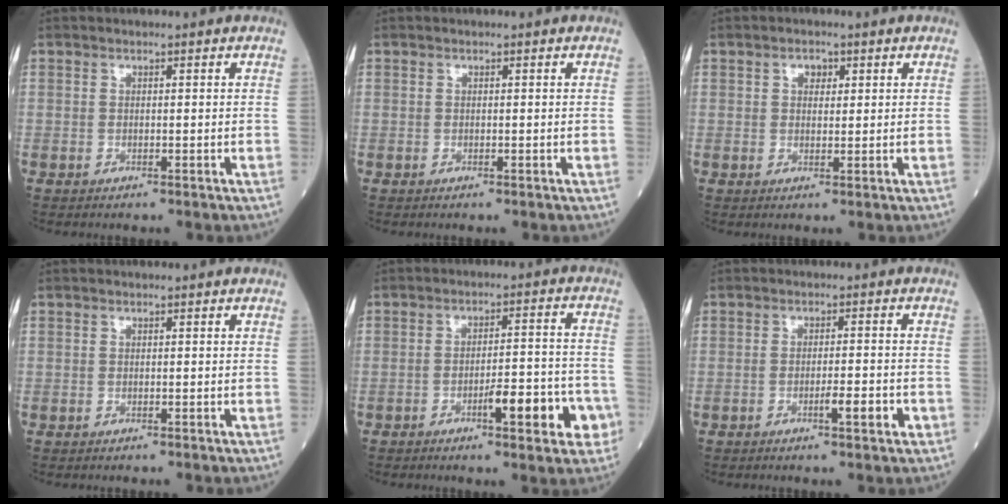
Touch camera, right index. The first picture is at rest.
{"total": 0.0}
{"total": 2.1, "force": [1.0, 1.4, 1.2], "torque": [-0.017, 0.004, 0.017]}
{"total": 0.0}
{"total": 9.0, "force": [-3.8, 1.9, 7.9], "torque": [-0.103, 0.011, -0.047]}
{"total": 3.5, "force": [-1.4, 0.4, 3.2], "torque": [-0.049, 0.000, -0.018]}